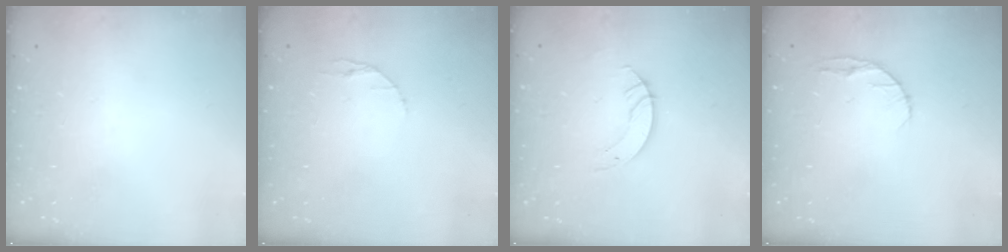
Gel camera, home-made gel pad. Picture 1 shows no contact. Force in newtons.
{"total": 2.9, "press": 2.9, "slide": 0.4}
{"total": 4.4, "press": 4.4, "slide": 0.1}
{"total": 5.8, "press": 5.7, "slide": 0.8}